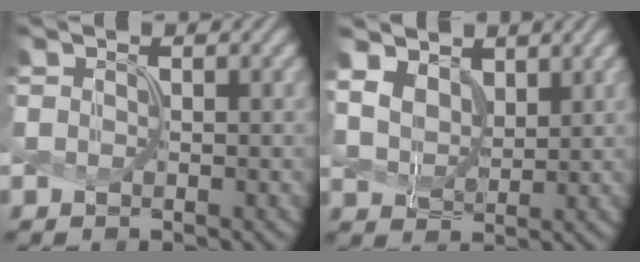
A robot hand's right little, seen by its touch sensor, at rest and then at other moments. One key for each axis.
{"total": 6.1, "fx": 3.5, "fy": 4.1, "fz": 2.9, "tx": -0.110, "ty": 0.002, "tz": 0.069}